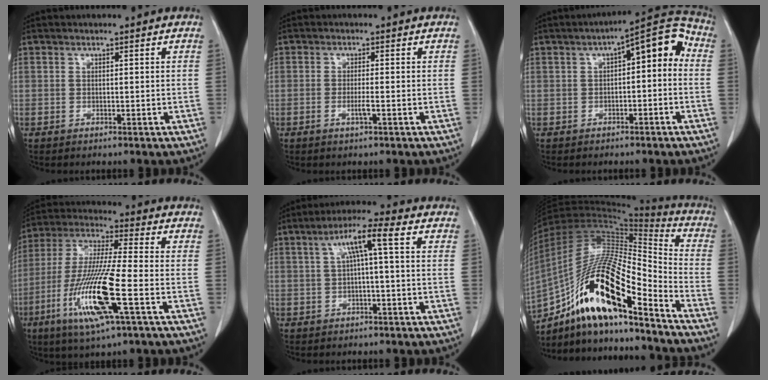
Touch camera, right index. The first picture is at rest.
{"total": 1.9, "force": [-0.7, 0.0, 1.7], "torque": [-0.035, -0.003, -0.012]}
{"total": 9.2, "force": [0.6, 3.1, 8.7], "torque": [-0.116, 0.045, 0.005]}
{"total": 15.9, "force": [-5.5, 0.7, 14.9], "torque": [-0.310, -0.020, -0.105]}
{"total": 6.5, "force": [1.4, 0.1, 6.3], "torque": [-0.113, 0.025, 0.024]}
{"total": 22.4, "force": [-14.0, 4.0, 16.9], "torque": [-0.326, -0.005, -0.247]}